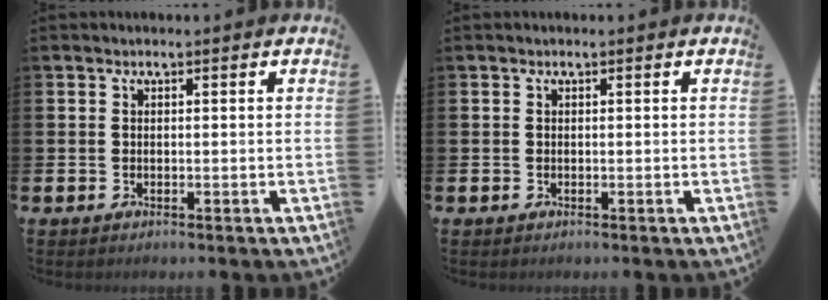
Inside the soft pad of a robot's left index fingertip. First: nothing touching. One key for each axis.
{"total": 0.0}